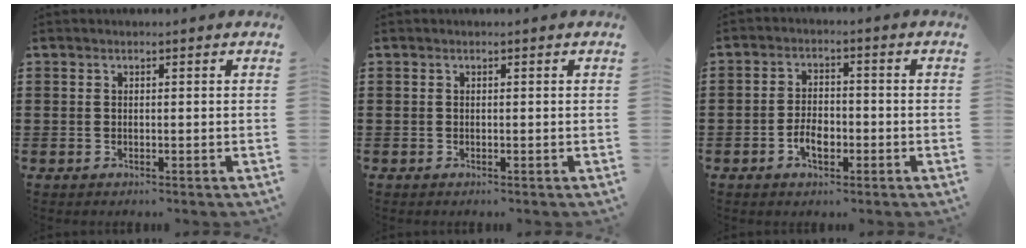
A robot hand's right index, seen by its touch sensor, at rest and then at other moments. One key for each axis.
{"total": 0.0}
{"total": 4.2, "fx": -1.7, "fy": 2.4, "fz": 3.0, "tx": -0.054, "ty": -0.001, "tz": -0.034}